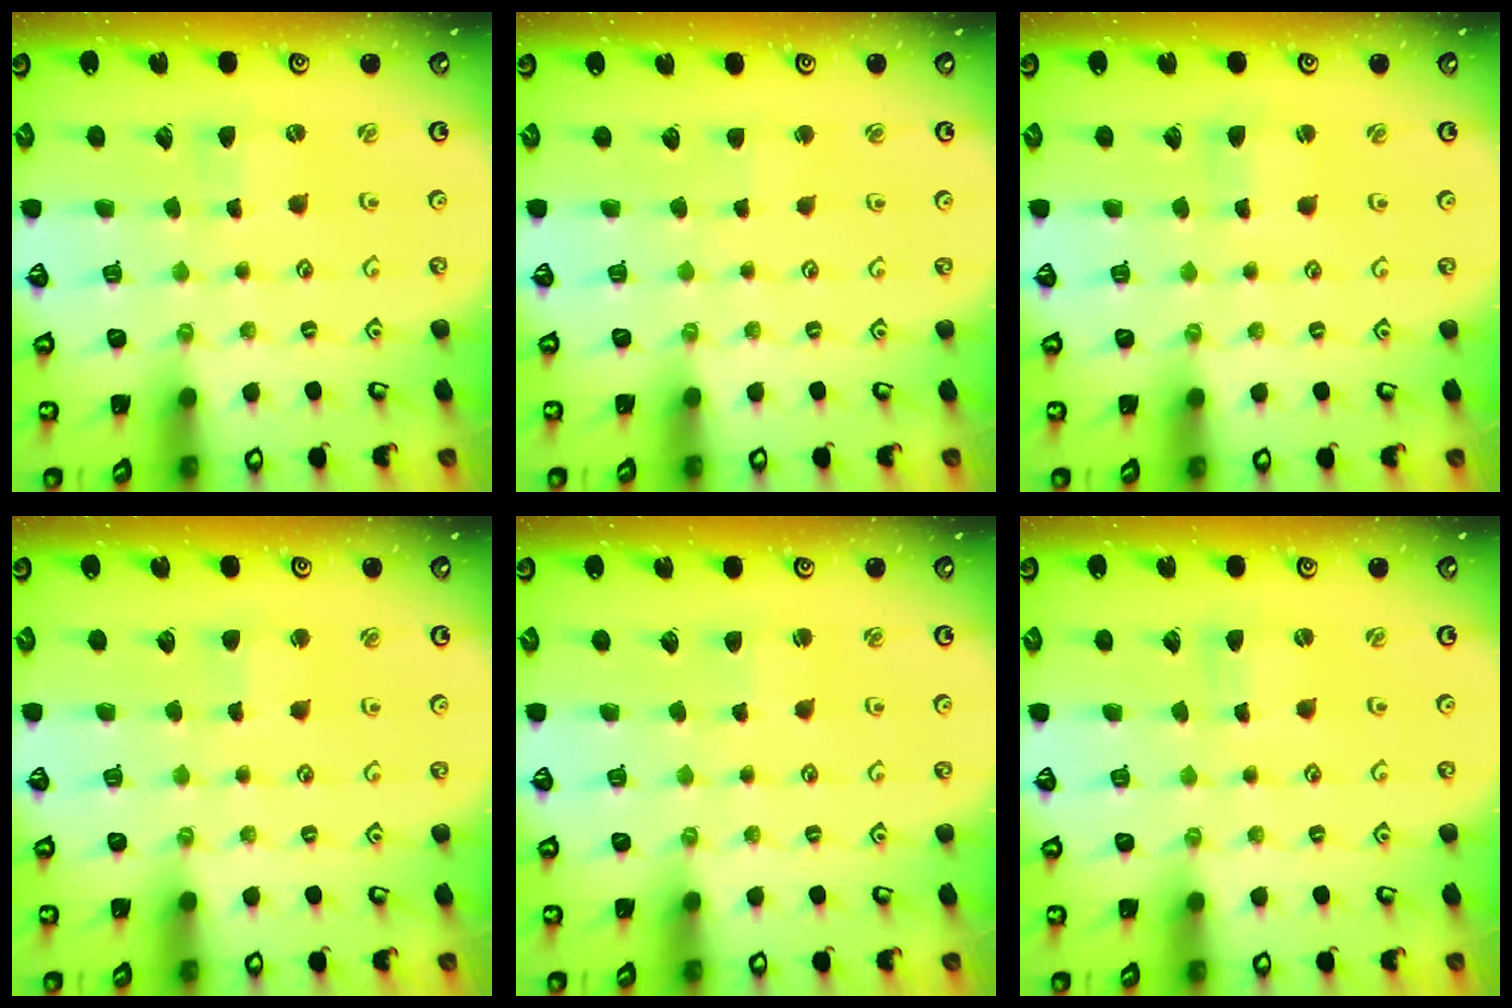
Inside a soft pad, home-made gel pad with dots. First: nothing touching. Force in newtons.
{"total": 2.2, "press": 2.2, "slide": 0.3}
{"total": 1.4, "press": 1.4, "slide": 0.3}
{"total": 1.9, "press": 1.9, "slide": 0.3}
{"total": 1.3, "press": 1.2, "slide": 0.2}
{"total": 0.0}